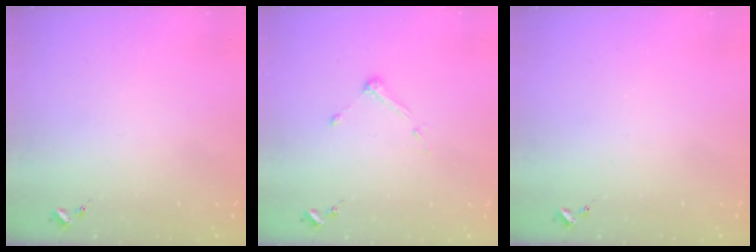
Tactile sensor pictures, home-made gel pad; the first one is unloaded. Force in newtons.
{"total": 4.4, "press": 4.3, "slide": 0.5}
{"total": 0.0}